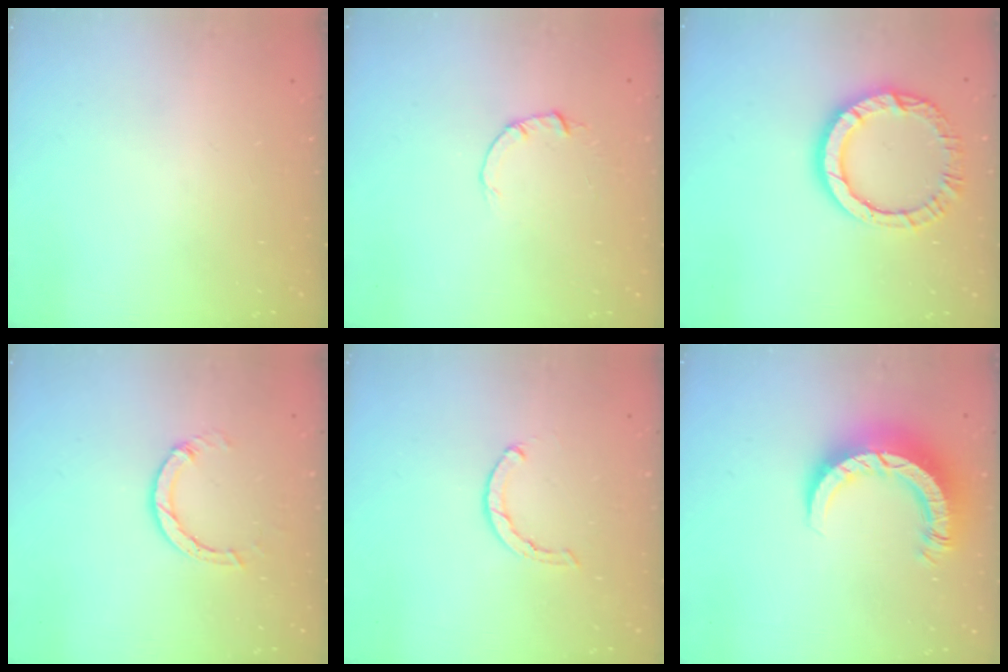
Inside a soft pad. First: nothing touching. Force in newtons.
{"total": 2.0, "press": 2.0, "slide": 0.3}
{"total": 11.7, "press": 11.7, "slide": 1.2}
{"total": 4.4, "press": 4.4, "slide": 0.5}
{"total": 1.6, "press": 1.5, "slide": 0.4}
{"total": 10.0, "press": 10.0, "slide": 1.1}